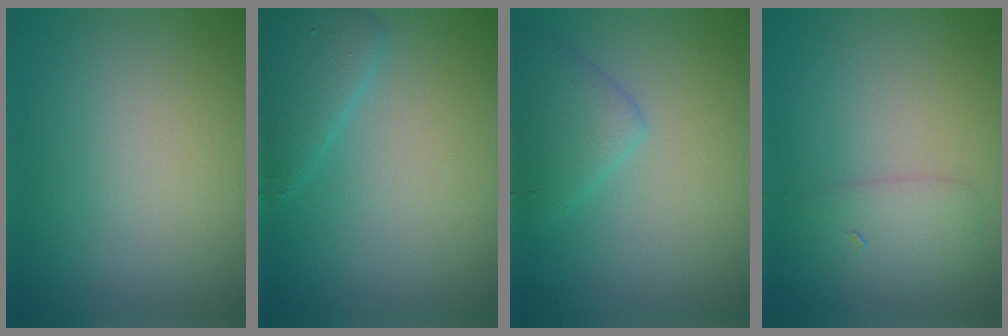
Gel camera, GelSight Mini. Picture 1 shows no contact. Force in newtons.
{"total": 2.9, "press": 2.9, "slide": 0.2}
{"total": 2.8, "press": 2.8, "slide": 0.2}
{"total": 2.1, "press": 2.1, "slide": 0.1}